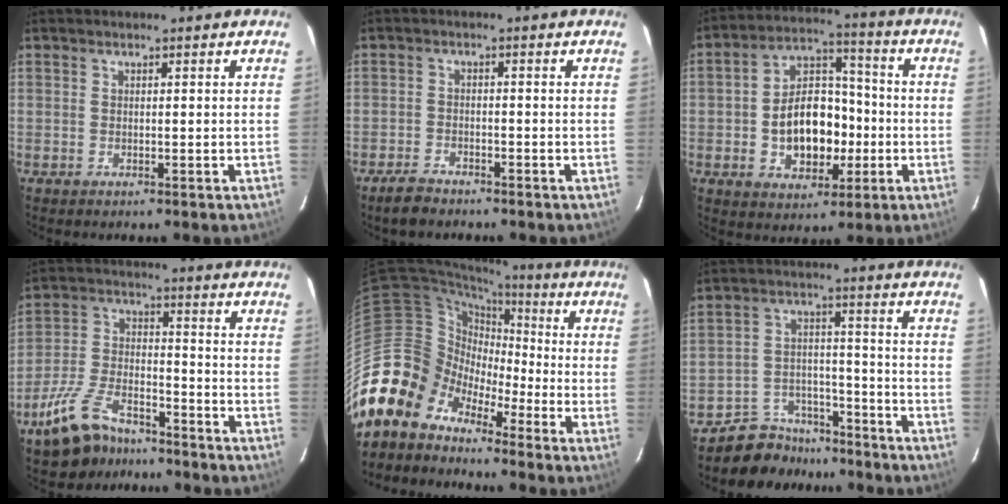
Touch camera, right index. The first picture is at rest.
{"total": 4.1, "force": [-3.5, 1.7, 1.3], "torque": [-0.044, 0.002, -0.064]}
{"total": 13.6, "force": [-2.6, 9.3, 9.5], "torque": [-0.184, 0.029, -0.026]}
{"total": 13.3, "force": [-9.8, 6.2, 6.5], "torque": [-0.152, 0.001, -0.171]}
{"total": 13.6, "force": [-9.5, 9.3, 2.6], "torque": [-0.073, 0.029, -0.192]}
{"total": 9.8, "force": [-8.3, 5.1, 0.9], "torque": [-0.031, 0.040, -0.125]}